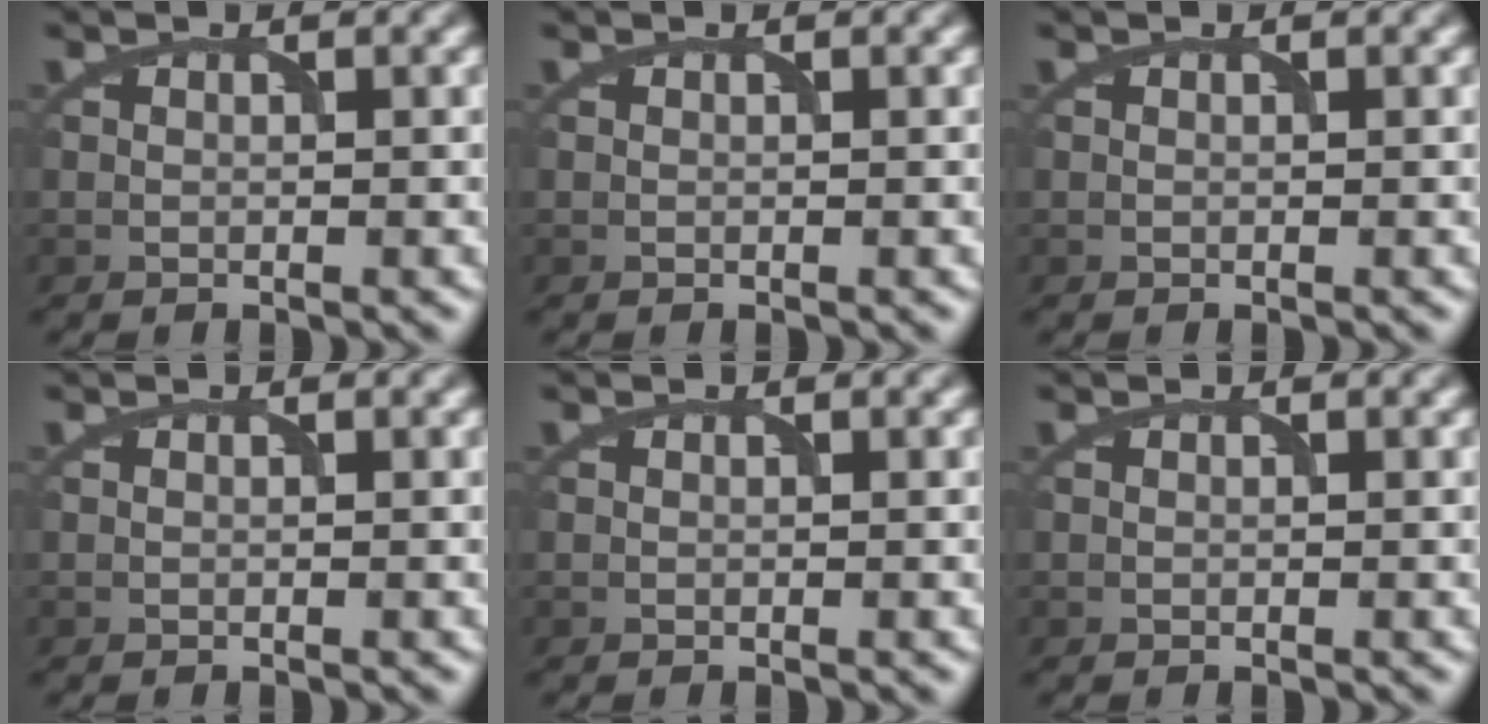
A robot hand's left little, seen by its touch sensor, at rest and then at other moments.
{"total": 0.0}
{"total": 0.0}
{"total": 0.0}
{"total": 0.0}
{"total": 0.0}